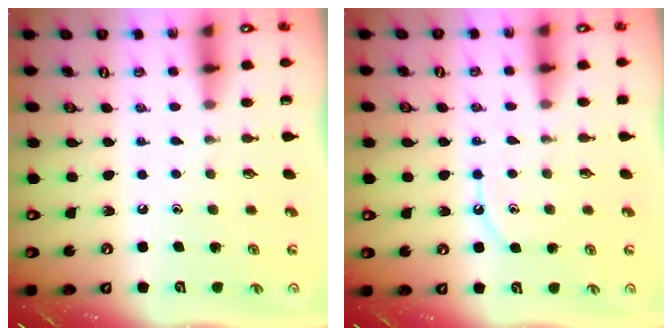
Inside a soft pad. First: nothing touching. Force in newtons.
{"total": 6.2, "press": 6.1, "slide": 0.7}